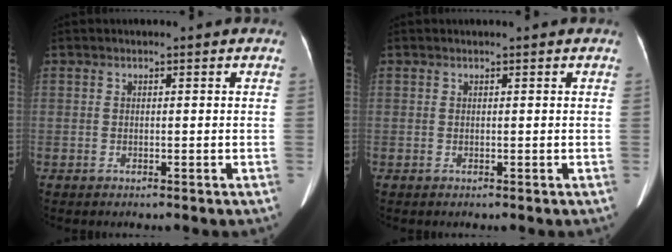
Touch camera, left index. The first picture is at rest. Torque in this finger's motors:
{"motor_torque": [0.00, 0.05, -0.20, -0.03]}